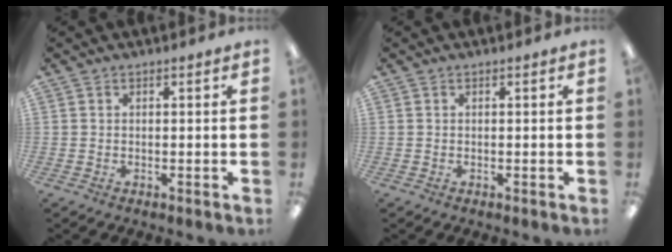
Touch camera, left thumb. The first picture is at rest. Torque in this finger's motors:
{"motor_torque": [0.00, 0.00, 0.04, 0.04, 0.00]}